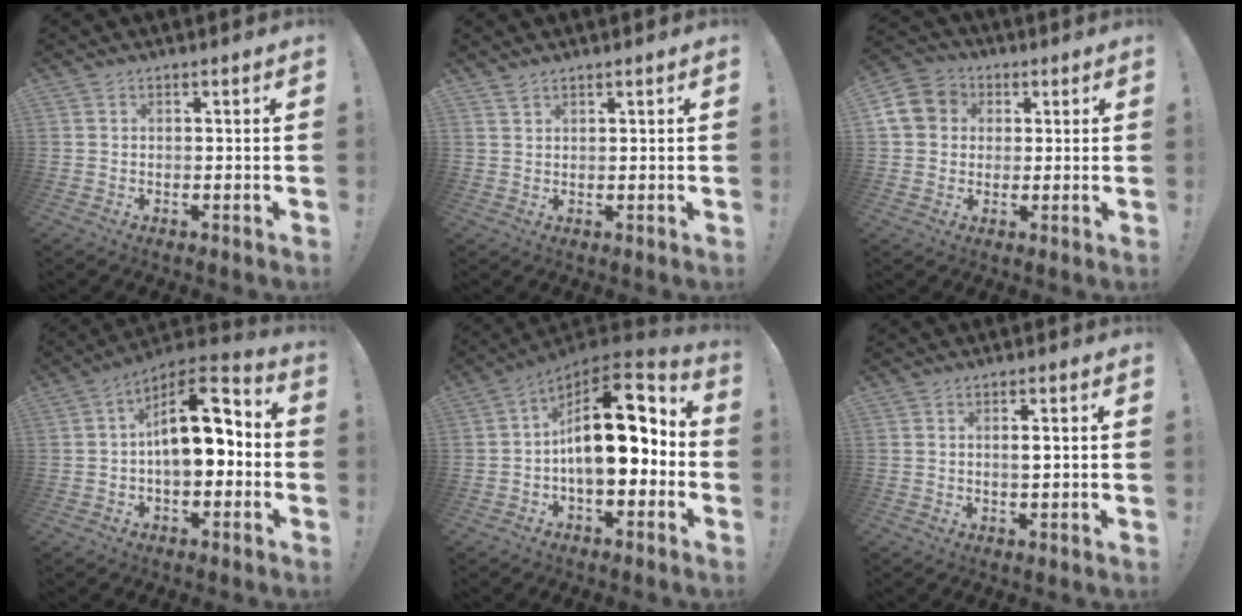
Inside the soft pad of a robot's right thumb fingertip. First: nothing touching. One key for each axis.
{"total": 1.4, "fx": 1.3, "fy": 0.4, "fz": 0.3, "tx": -0.002, "ty": -0.005, "tz": 0.024}
{"total": 9.8, "fx": 1.6, "fy": 8.7, "fz": 4.1, "tx": -0.077, "ty": 0.011, "tz": 0.035}
{"total": 15.6, "fx": 0.8, "fy": 8.4, "fz": 13.1, "tx": -0.194, "ty": 0.006, "tz": 0.012}
{"total": 19.2, "fx": 1.4, "fy": 9.3, "fz": 16.7, "tx": -0.271, "ty": 0.004, "tz": 0.023}
{"total": 2.1, "fx": 0.1, "fy": 0.5, "fz": 2.0, "tx": -0.028, "ty": -0.003, "tz": -0.003}